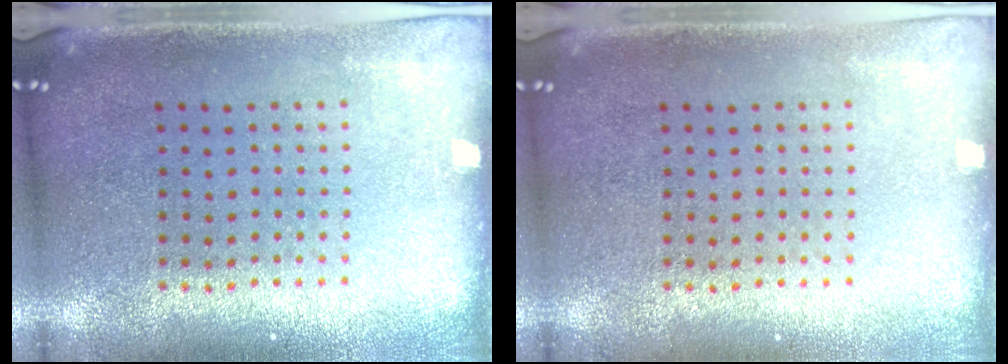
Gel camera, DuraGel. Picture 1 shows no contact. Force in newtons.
{"total": 0.0}